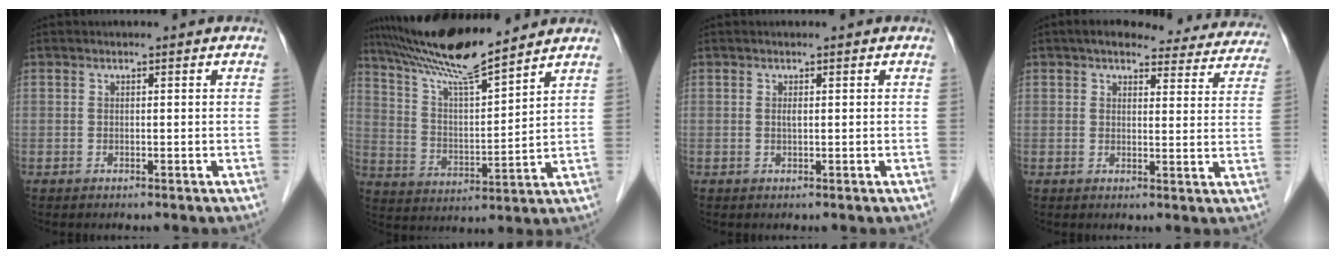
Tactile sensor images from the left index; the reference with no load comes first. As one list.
[{"total": 13.3, "force": [11.9, -0.1, 6.1], "torque": [-0.116, 0.005, 0.220]}, {"total": 0.6, "force": [0.2, 0.1, 0.5], "torque": [-0.013, -0.001, 0.004]}, {"total": 18.4, "force": [16.3, 5.3, 6.5], "torque": [-0.066, 0.011, 0.178]}]